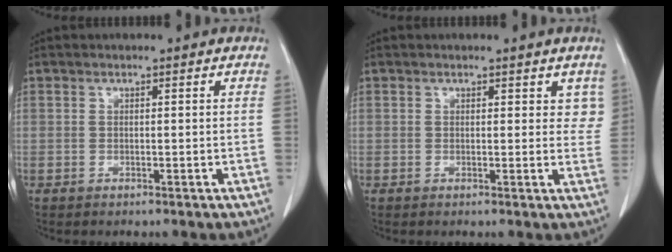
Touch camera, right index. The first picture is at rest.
{"total": 2.9, "force": [1.9, 1.8, 1.3], "torque": [0.004, -0.002, 0.019]}